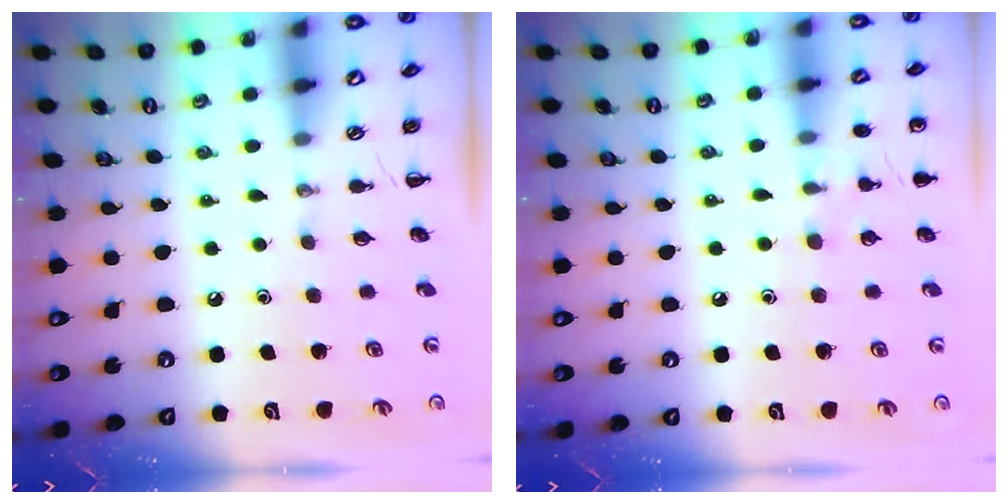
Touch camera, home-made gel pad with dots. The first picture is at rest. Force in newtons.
{"total": 6.7, "press": 6.4, "slide": 1.8}